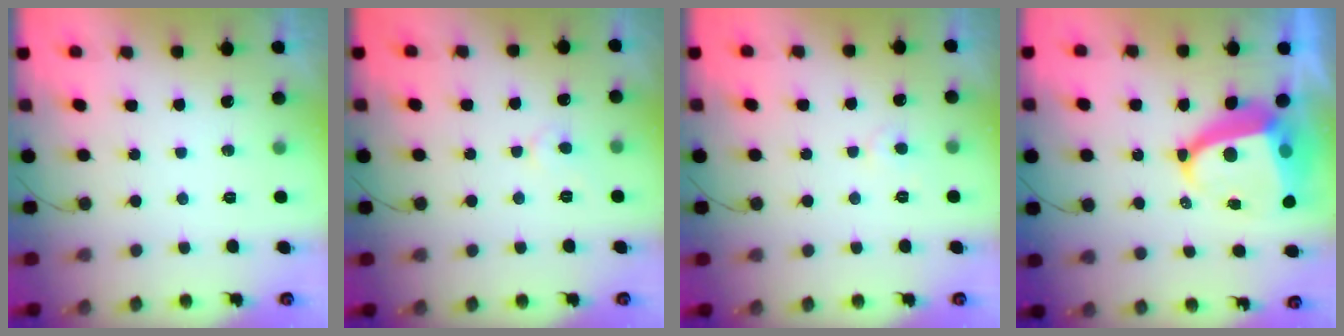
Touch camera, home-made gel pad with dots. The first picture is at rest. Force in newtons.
{"total": 3.8, "press": 3.8, "slide": 0.3}
{"total": 4.1, "press": 4.0, "slide": 0.4}
{"total": 10.4, "press": 10.3, "slide": 1.5}